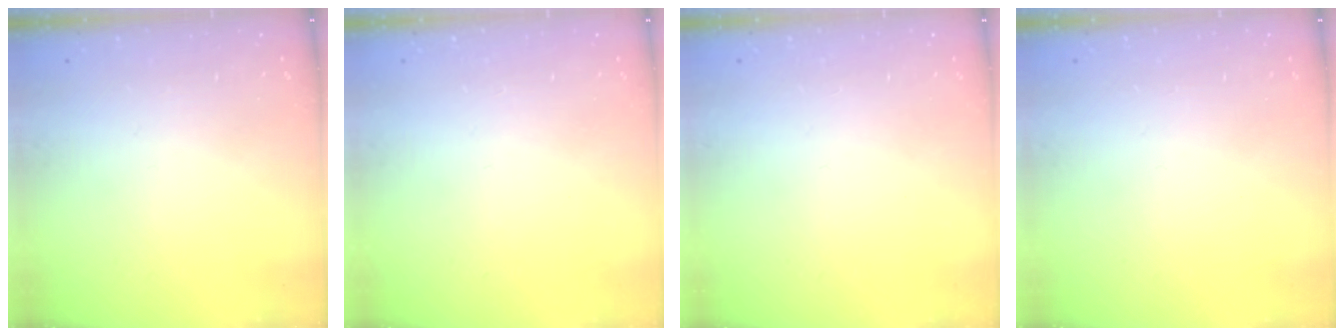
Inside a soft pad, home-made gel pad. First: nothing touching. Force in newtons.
{"total": 0.0}
{"total": 0.0}
{"total": 0.0}